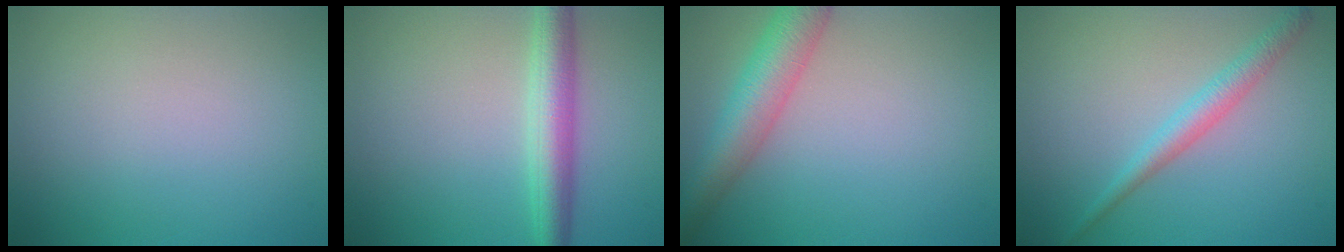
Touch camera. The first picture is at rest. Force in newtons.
{"total": 4.2, "press": 4.2, "slide": 0.0}
{"total": 5.0, "press": 5.0, "slide": 0.2}
{"total": 2.4, "press": 2.4, "slide": 0.1}